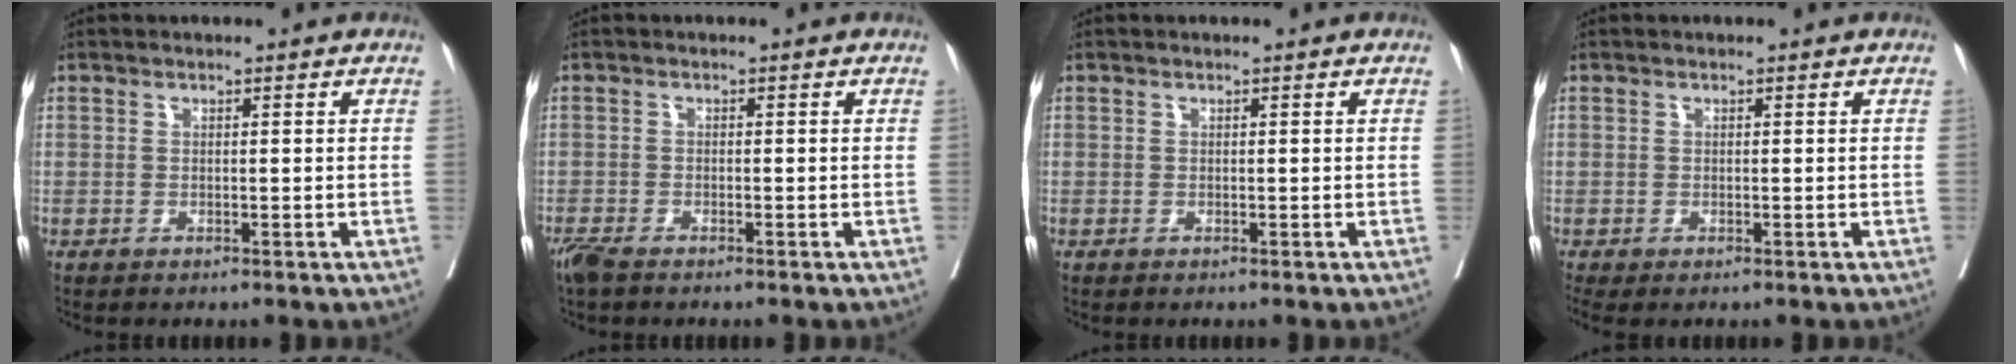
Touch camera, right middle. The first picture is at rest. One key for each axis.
{"total": 2.7, "fx": -2.2, "fy": 0.7, "fz": 1.5, "tx": -0.035, "ty": -0.009, "tz": -0.043}
{"total": 0.0}
{"total": 1.9, "fx": -1.4, "fy": 0.7, "fz": 1.2, "tx": -0.015, "ty": -0.009, "tz": -0.019}